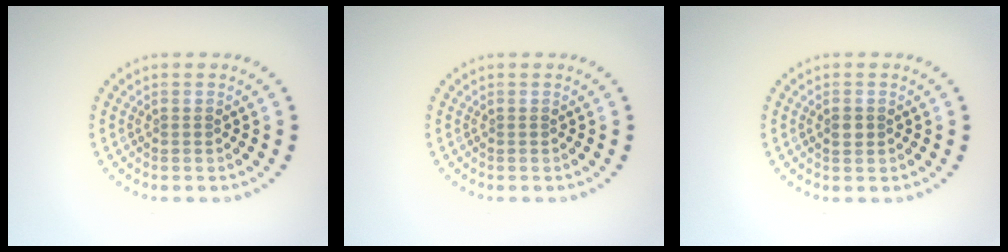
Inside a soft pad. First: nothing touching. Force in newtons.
{"total": 0.0}
{"total": 1.2, "press": 1.2, "slide": 0.1}